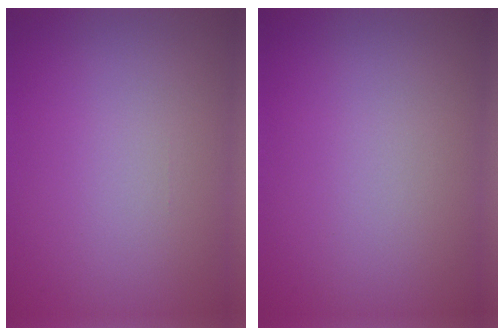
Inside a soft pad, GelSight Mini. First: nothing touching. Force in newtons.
{"total": 0.0}